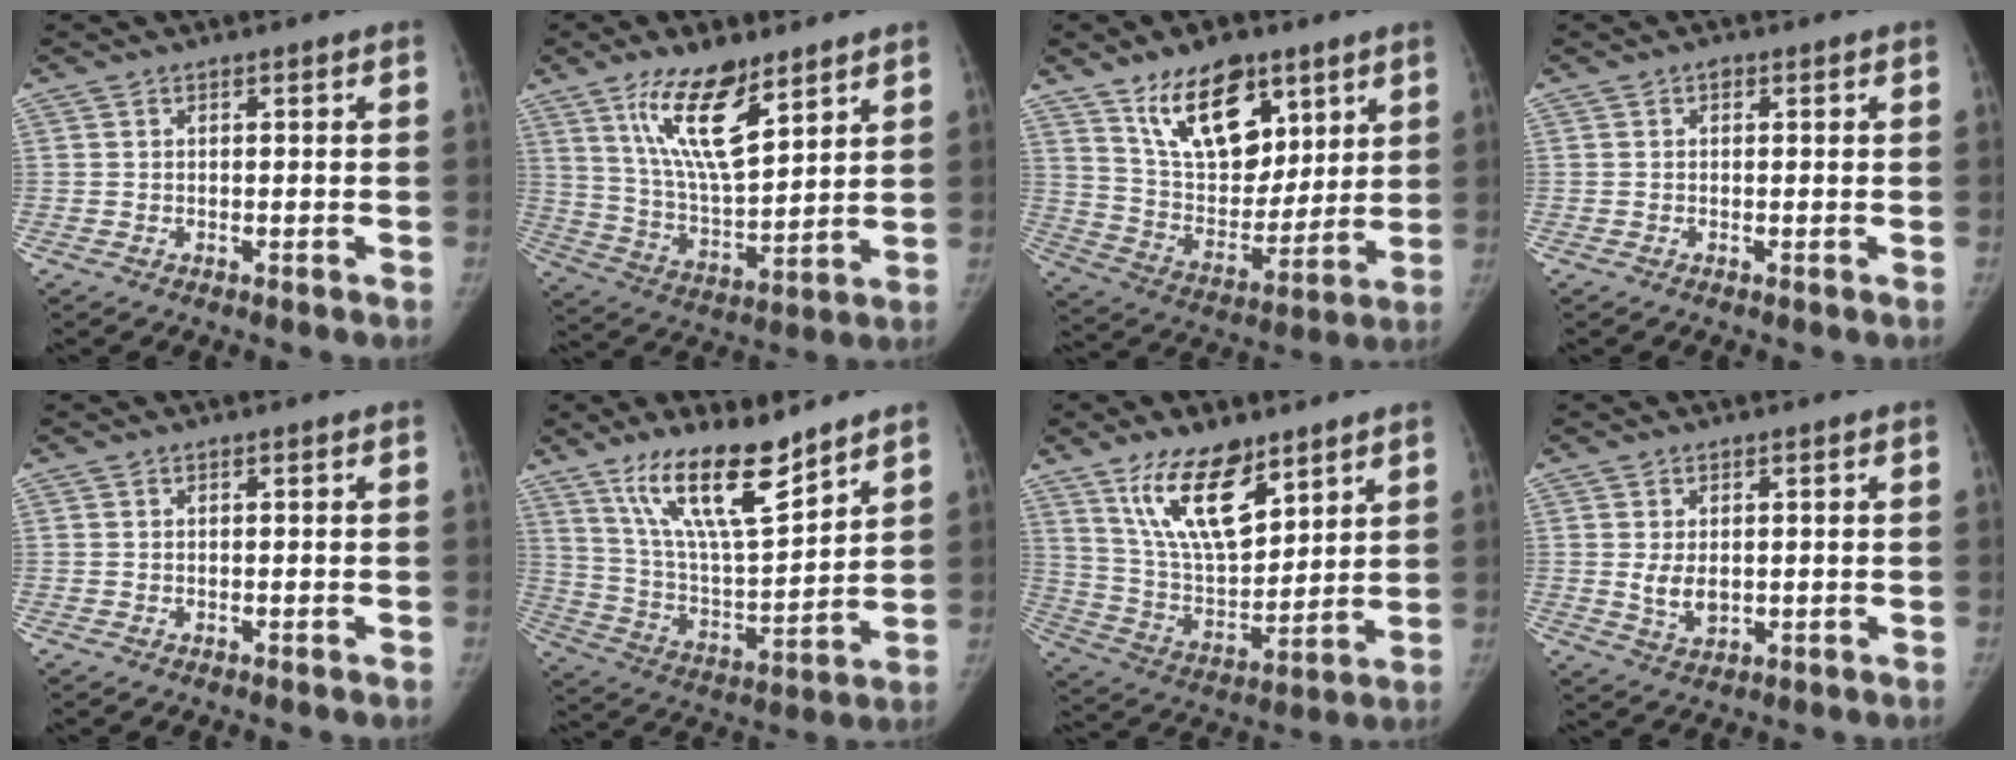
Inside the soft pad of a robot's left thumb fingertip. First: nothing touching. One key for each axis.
{"total": 15.6, "fx": 9.2, "fy": 5.6, "fz": 11.2, "tx": -0.175, "ty": -0.055, "tz": 0.179}
{"total": 18.6, "fx": 10.8, "fy": 10.3, "fz": 11.1, "tx": -0.127, "ty": -0.061, "tz": 0.196}
{"total": 0.9, "fx": 0.4, "fy": 0.7, "fz": 0.5, "tx": -0.001, "ty": 0.001, "tz": 0.003}
{"total": 0.0}
{"total": 17.3, "fx": 12.2, "fy": 4.5, "fz": 11.5, "tx": -0.178, "ty": -0.072, "tz": 0.232}
{"total": 16.7, "fx": 10.3, "fy": 7.4, "fz": 10.9, "tx": -0.154, "ty": -0.061, "tz": 0.201}
{"total": 4.4, "fx": 0.2, "fy": 2.9, "fz": 3.4, "tx": -0.053, "ty": -0.011, "tz": 0.014}